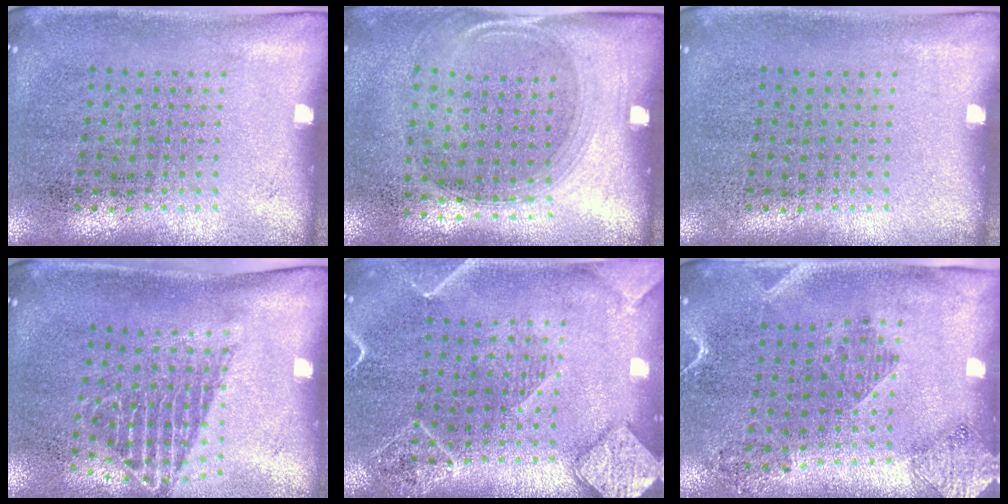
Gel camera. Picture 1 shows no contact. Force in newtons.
{"total": 1.5, "press": 1.3, "slide": 0.7}
{"total": 0.0}
{"total": 1.5, "press": 1.1, "slide": 0.9}
{"total": 3.3, "press": 3.3, "slide": 0.4}
{"total": 1.9, "press": 1.7, "slide": 1.0}